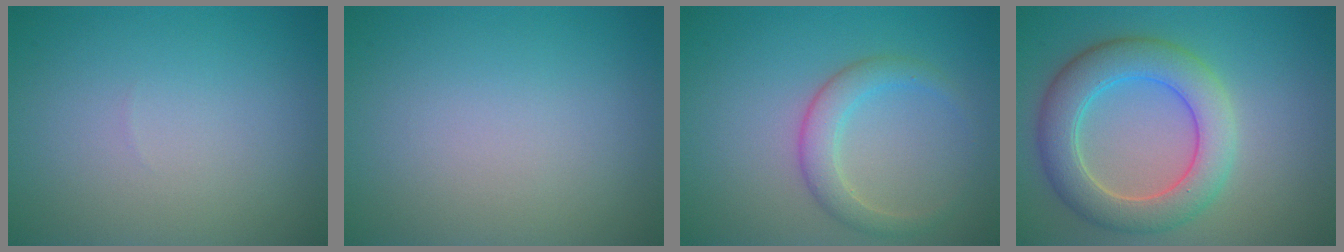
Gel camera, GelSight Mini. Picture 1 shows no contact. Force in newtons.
{"total": 0.0}
{"total": 2.7, "press": 2.7, "slide": 0.2}
{"total": 6.3, "press": 6.3, "slide": 0.5}